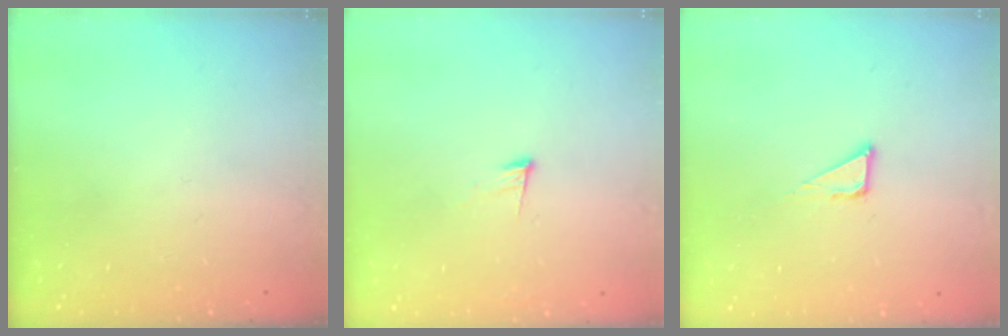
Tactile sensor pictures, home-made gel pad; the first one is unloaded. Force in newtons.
{"total": 8.9, "press": 8.8, "slide": 1.6}
{"total": 3.3, "press": 3.3, "slide": 0.2}